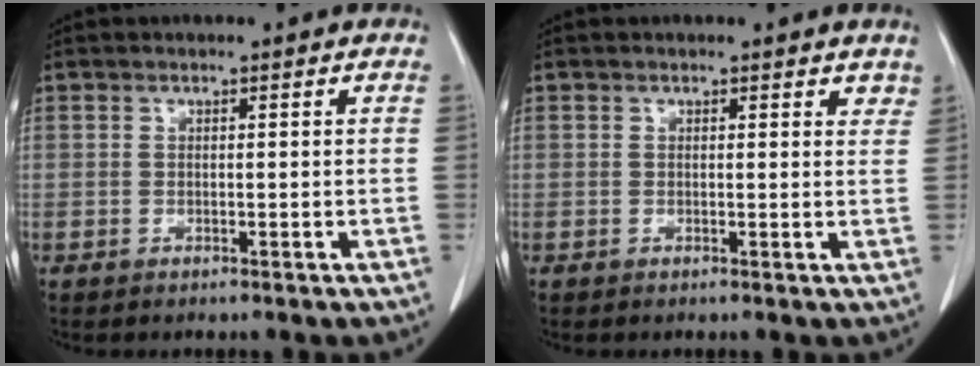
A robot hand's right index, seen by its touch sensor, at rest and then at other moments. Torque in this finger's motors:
{"motor_torque": [0.02, 0.00, 0.00, 0.00]}